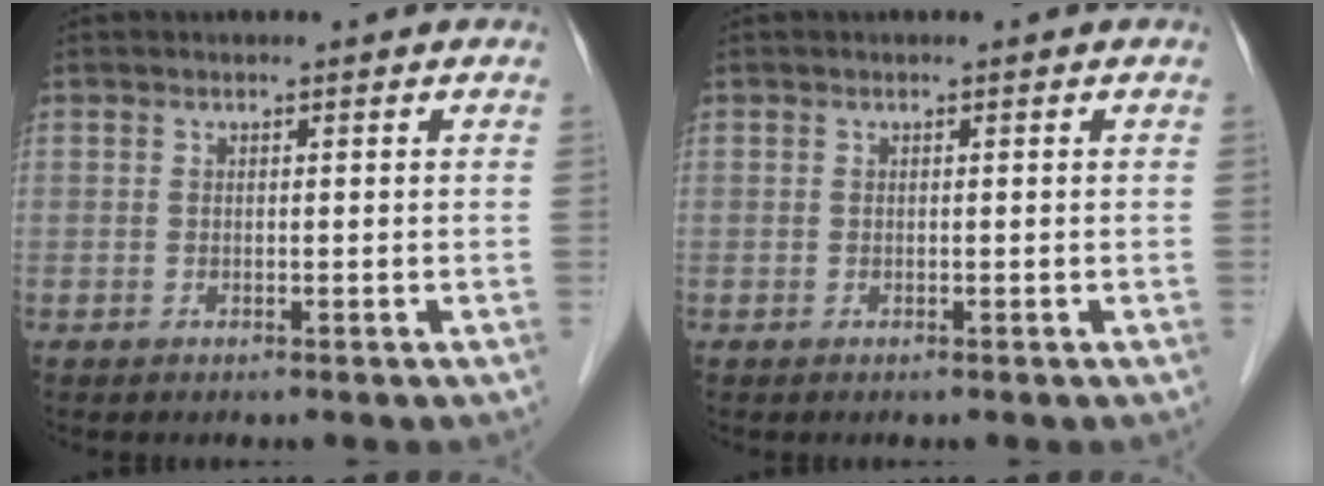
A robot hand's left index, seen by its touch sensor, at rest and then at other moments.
{"total": 0.0}